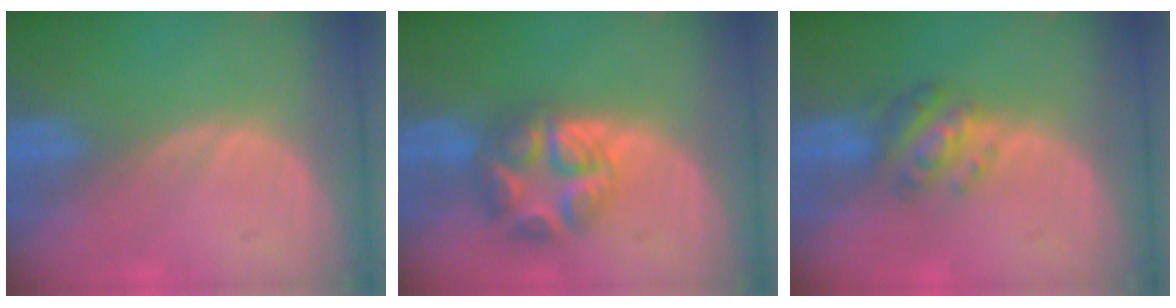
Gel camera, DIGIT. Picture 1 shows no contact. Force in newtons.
{"total": 6.5, "press": 6.5, "slide": 0.1}
{"total": 4.8, "press": 4.8, "slide": 0.8}